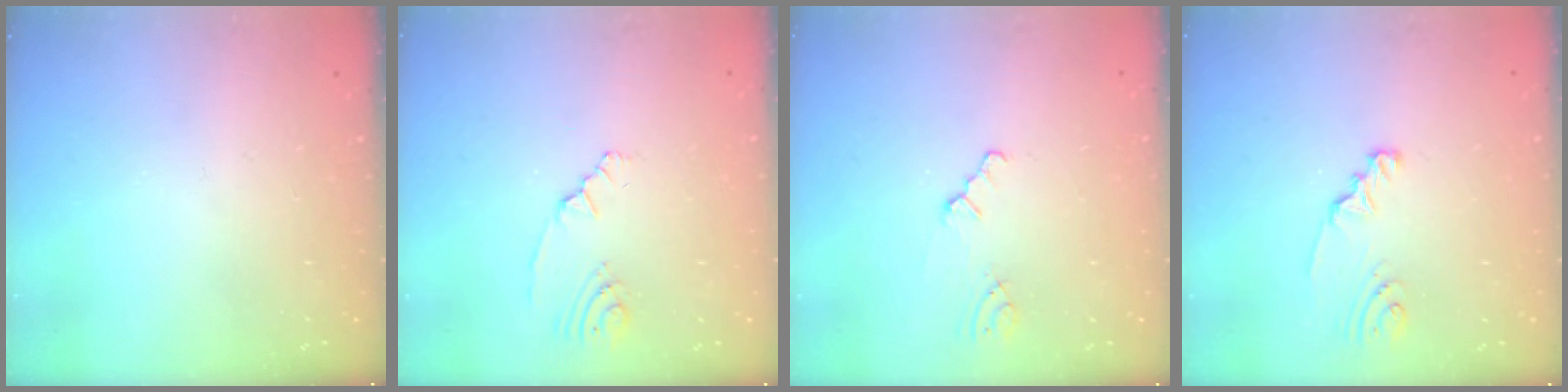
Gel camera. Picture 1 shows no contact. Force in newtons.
{"total": 1.8, "press": 1.5, "slide": 1.0}
{"total": 0.8, "press": 0.8, "slide": 0.2}
{"total": 2.4, "press": 2.4, "slide": 0.1}